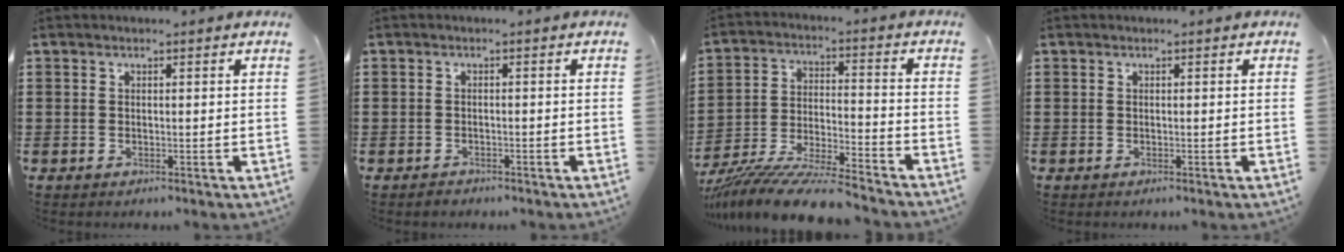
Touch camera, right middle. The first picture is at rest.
{"total": 1.1, "force": [-0.9, 0.6, -0.1], "torque": [0.001, 0.005, -0.022]}
{"total": 10.4, "force": [-9.8, 0.0, 3.4], "torque": [-0.066, 0.010, -0.195]}
{"total": 0.0}